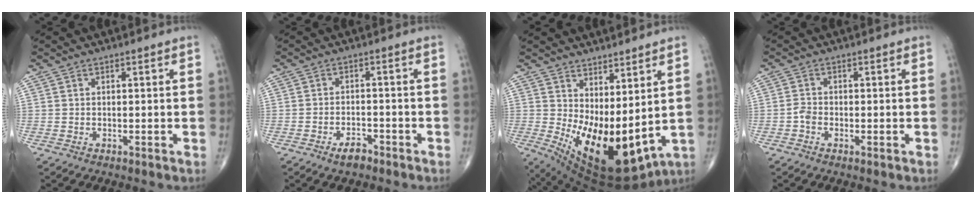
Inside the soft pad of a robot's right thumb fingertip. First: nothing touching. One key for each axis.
{"total": 3.5, "fx": -2.5, "fy": 1.7, "fz": 1.8, "tx": -0.027, "ty": 0.015, "tz": -0.041}
{"total": 16.9, "fx": 1.9, "fy": 7.3, "fz": 15.1, "tx": -0.249, "ty": -0.046, "tz": 0.059}
{"total": 1.7, "fx": -0.7, "fy": 1.1, "fz": 1.1, "tx": -0.024, "ty": 0.006, "tz": -0.020}